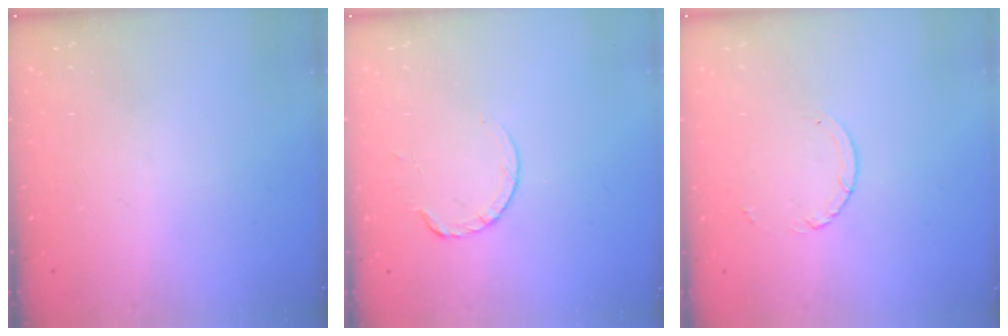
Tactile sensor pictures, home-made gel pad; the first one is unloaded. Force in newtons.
{"total": 5.9, "press": 5.9, "slide": 0.5}
{"total": 3.8, "press": 3.8, "slide": 0.3}